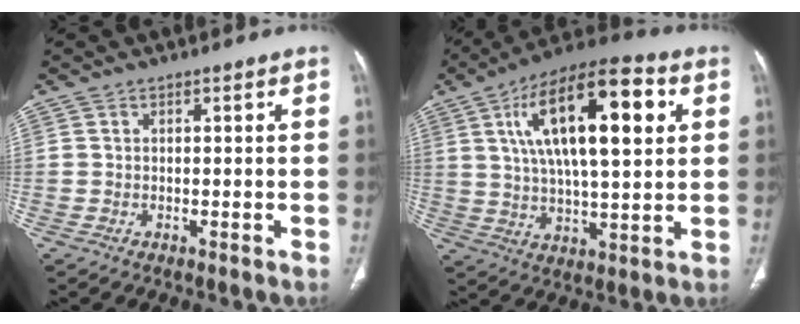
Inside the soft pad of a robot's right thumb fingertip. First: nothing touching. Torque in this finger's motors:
{"motor_torque": [-0.27, 4.29, 1.96, 0.42, 0.66]}